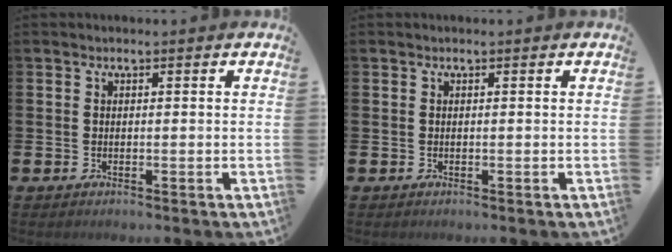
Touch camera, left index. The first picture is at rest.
{"total": 0.0}